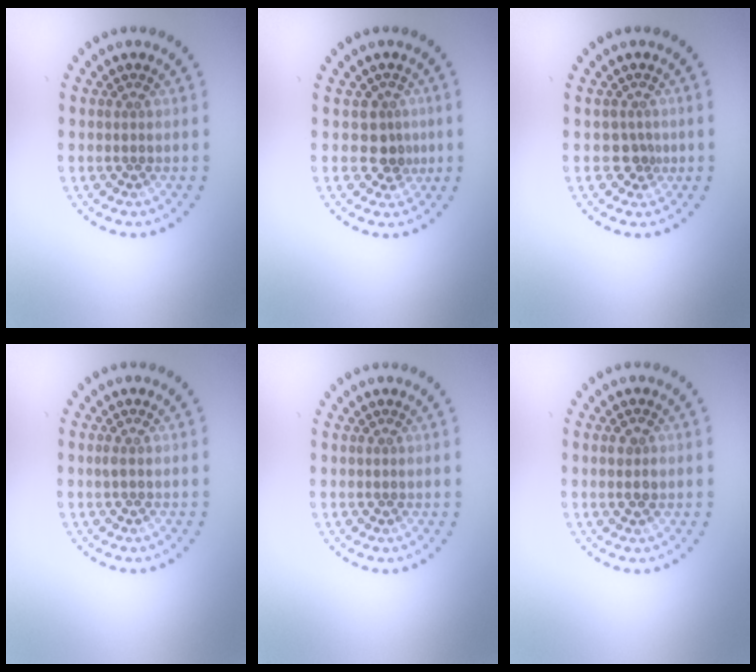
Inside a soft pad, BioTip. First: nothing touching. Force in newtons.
{"total": 2.3, "press": 1.8, "slide": 1.5}
{"total": 1.3, "press": 0.8, "slide": 1.0}
{"total": 0.5, "press": 0.5, "slide": 0.2}
{"total": 0.0}
{"total": 1.4, "press": 1.4, "slide": 0.2}